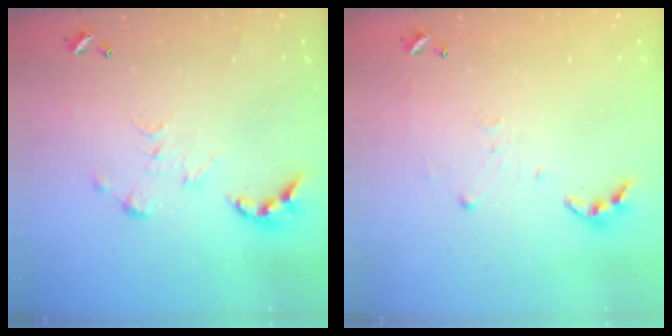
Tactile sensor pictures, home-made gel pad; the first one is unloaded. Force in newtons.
{"total": 5.8, "press": 5.8, "slide": 0.6}